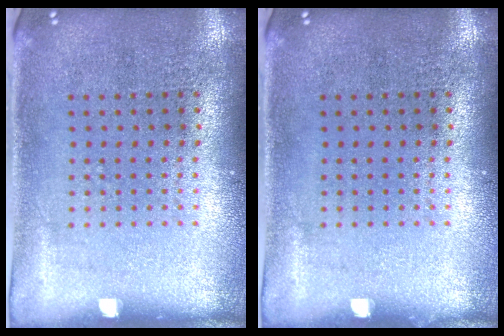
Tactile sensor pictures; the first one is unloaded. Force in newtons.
{"total": 0.0}